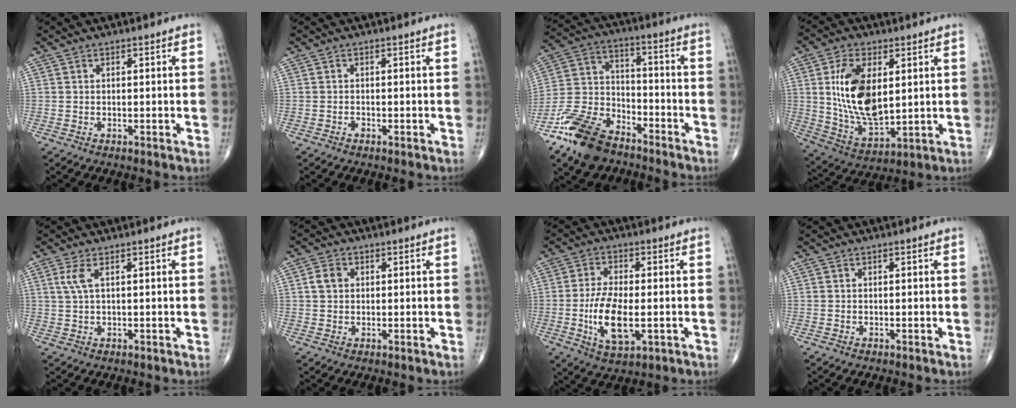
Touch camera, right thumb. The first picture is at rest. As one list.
[{"total": 0.6, "force": [-0.5, 0.3, 0.2], "torque": [-0.004, 0.003, -0.009]}, {"total": 14.9, "force": [-10.6, 7.9, 7.0], "torque": [-0.122, 0.061, -0.205]}, {"total": 15.6, "force": [2.9, 8.2, 12.9], "torque": [-0.236, -0.020, 0.065]}, {"total": 2.6, "force": [0.9, 0.6, 2.4], "torque": [-0.069, 0.008, 0.026]}, {"total": 3.0, "force": [0.6, 2.5, 1.7], "torque": [-0.028, 0.005, 0.010]}, {"total": 10.3, "force": [-2.1, 4.6, 9.0], "torque": [-0.171, -0.002, -0.034]}, {"total": 0.0}]